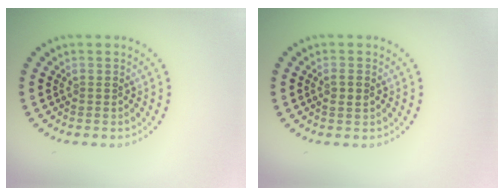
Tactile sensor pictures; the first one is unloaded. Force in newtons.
{"total": 1.1, "press": 1.1, "slide": 0.3}